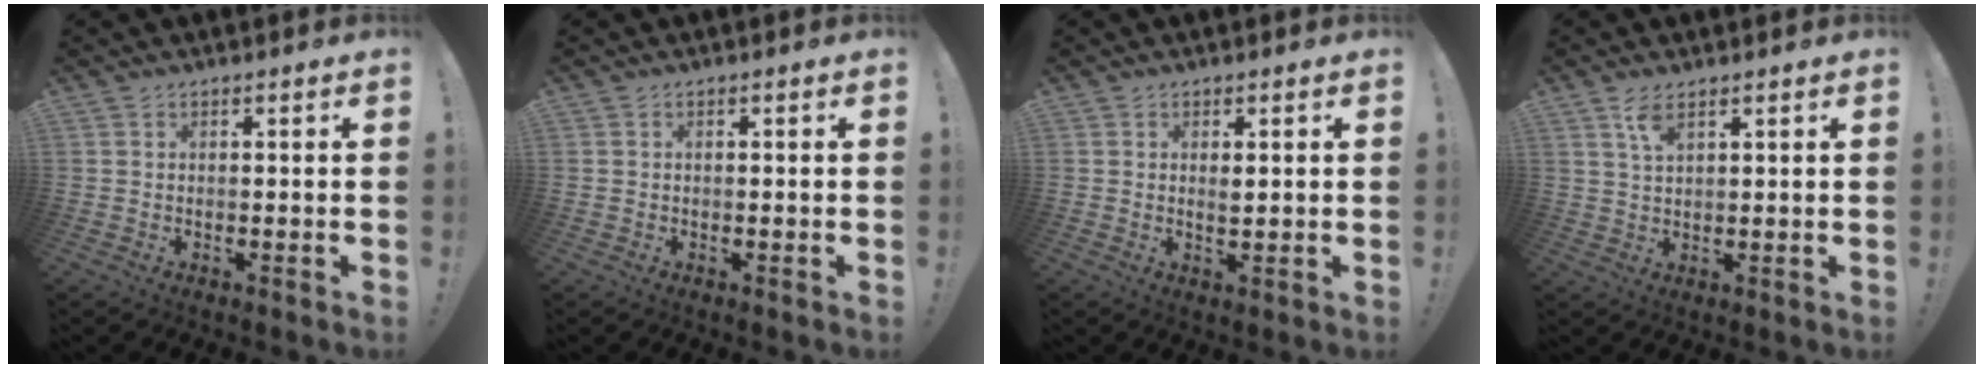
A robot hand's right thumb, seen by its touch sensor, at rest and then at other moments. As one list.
[{"total": 0.0}, {"total": 1.7, "force": [0.7, 0.6, 1.5], "torque": [-0.006, -0.010, 0.007]}, {"total": 4.3, "force": [2.6, 1.7, 3.0], "torque": [-0.052, -0.010, 0.043]}]